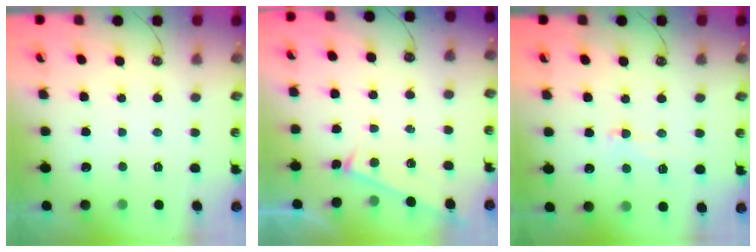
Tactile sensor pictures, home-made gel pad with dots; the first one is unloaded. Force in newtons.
{"total": 5.7, "press": 5.7, "slide": 0.2}
{"total": 5.4, "press": 5.3, "slide": 1.3}